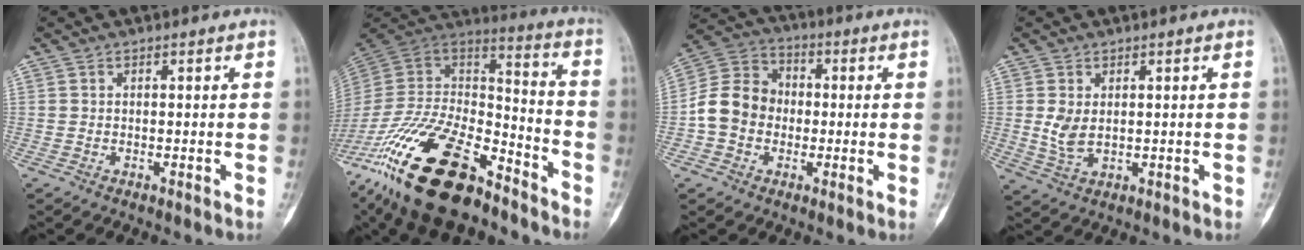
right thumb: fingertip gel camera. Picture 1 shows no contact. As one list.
[{"total": 28.7, "force": [-19.0, 11.6, 18.1], "torque": [-0.356, 0.045, -0.343]}, {"total": 10.9, "force": [-1.5, 9.3, 5.6], "torque": [-0.087, 0.037, -0.041]}, {"total": 4.6, "force": [0.3, 3.0, 3.4], "torque": [-0.063, -0.007, 0.015]}]